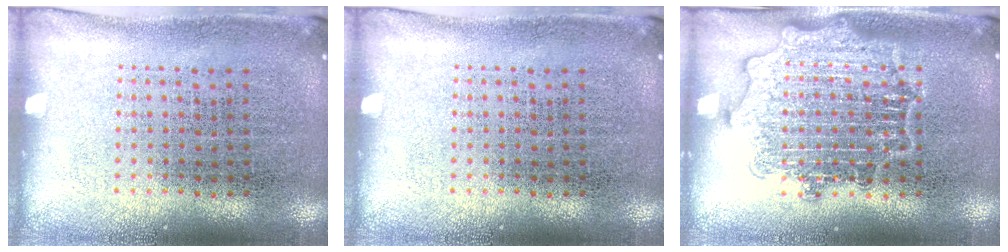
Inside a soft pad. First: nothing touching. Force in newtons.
{"total": 0.0}
{"total": 3.0, "press": 3.0, "slide": 0.4}